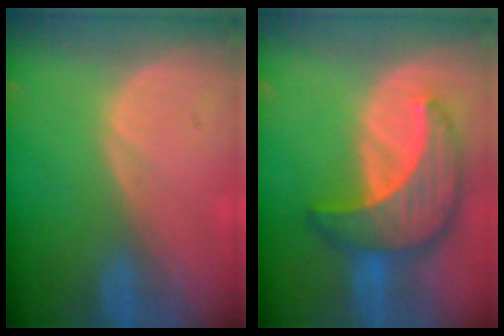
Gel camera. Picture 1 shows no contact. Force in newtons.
{"total": 10.0, "press": 10.0, "slide": 0.7}